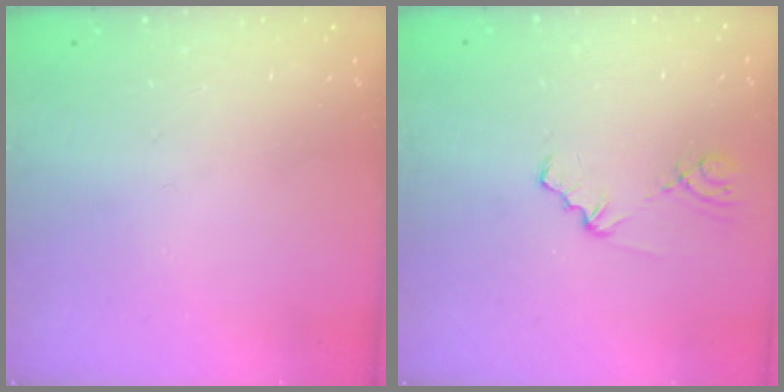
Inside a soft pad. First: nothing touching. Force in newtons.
{"total": 1.6, "press": 1.6, "slide": 0.3}